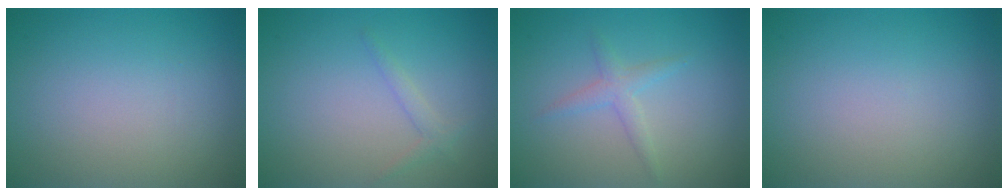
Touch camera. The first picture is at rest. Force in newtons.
{"total": 1.1, "press": 1.1, "slide": 0.1}
{"total": 1.6, "press": 1.6, "slide": 0.1}
{"total": 0.0}